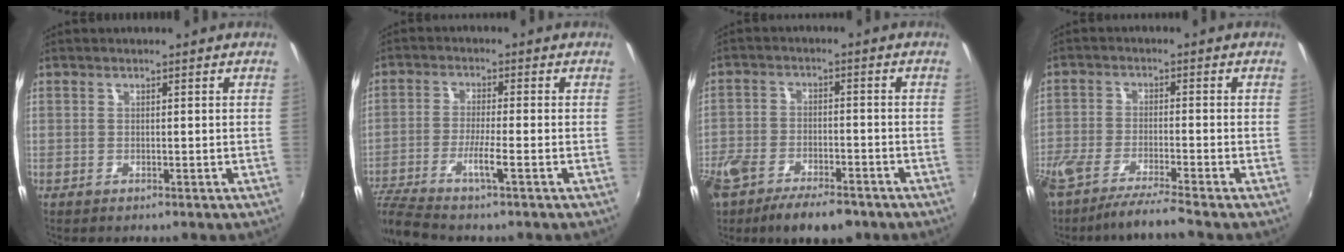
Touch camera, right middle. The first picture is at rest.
{"total": 8.4, "force": [-5.6, -0.3, 6.3], "torque": [-0.135, -0.020, -0.104]}
{"total": 13.3, "force": [-9.5, 5.4, 7.5], "torque": [-0.179, -0.033, -0.167]}
{"total": 9.2, "force": [-7.9, -0.2, 4.8], "torque": [-0.110, -0.029, -0.140]}